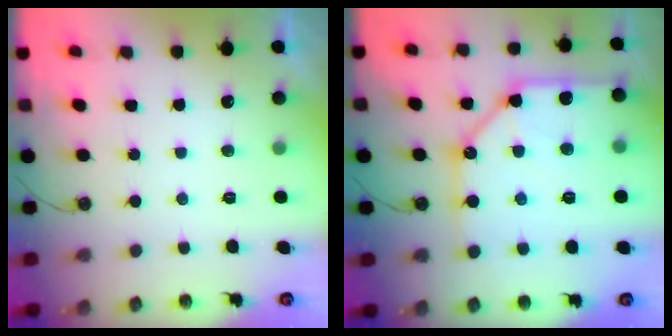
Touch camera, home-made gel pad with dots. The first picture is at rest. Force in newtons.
{"total": 17.5, "press": 17.3, "slide": 2.3}